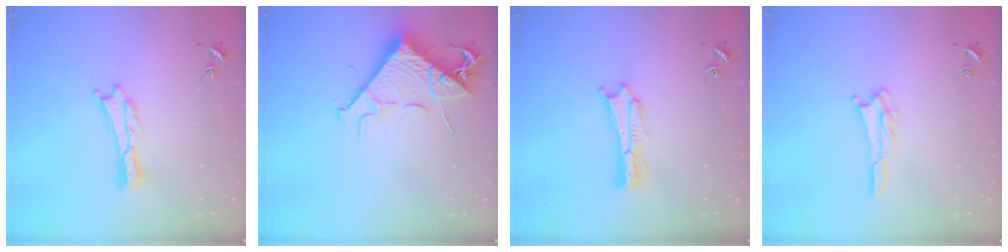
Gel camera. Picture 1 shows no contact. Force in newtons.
{"total": 9.2, "press": 9.1, "slide": 1.2}
{"total": 0.9, "press": 0.9, "slide": 0.2}
{"total": 2.3, "press": 2.2, "slide": 0.4}